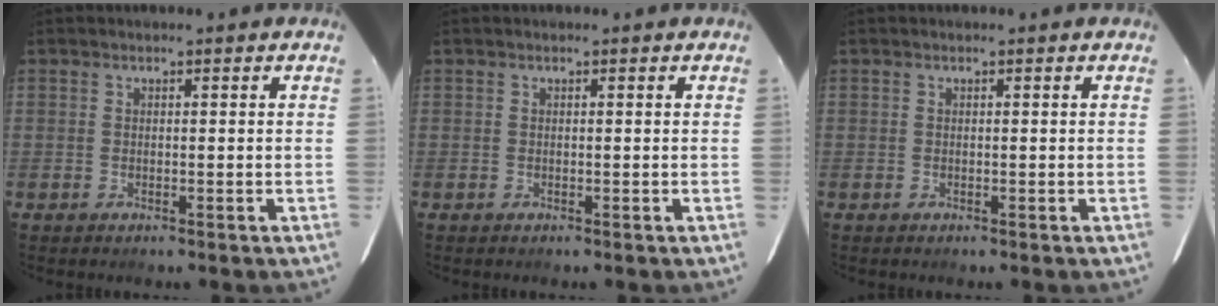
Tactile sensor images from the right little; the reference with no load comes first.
{"total": 0.0}
{"total": 0.0}